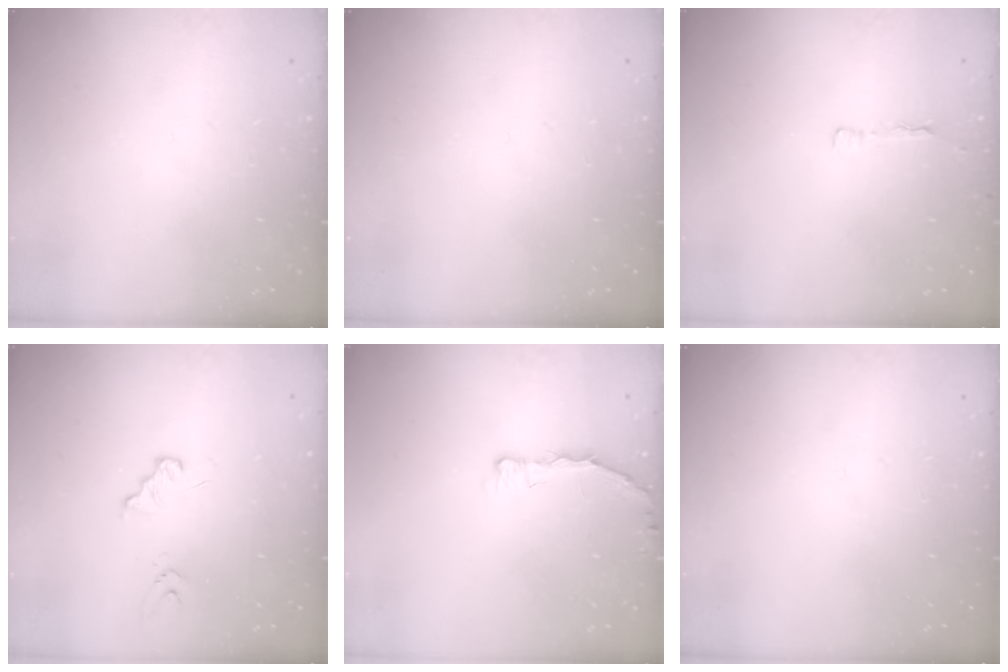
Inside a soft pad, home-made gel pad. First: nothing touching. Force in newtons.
{"total": 0.0}
{"total": 2.9, "press": 2.9, "slide": 0.4}
{"total": 4.1, "press": 4.1, "slide": 0.3}
{"total": 2.9, "press": 2.9, "slide": 0.3}
{"total": 0.0}